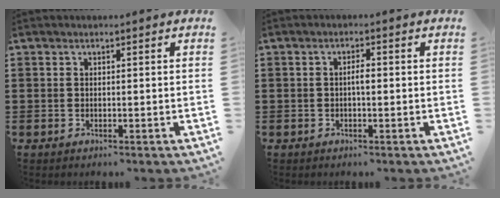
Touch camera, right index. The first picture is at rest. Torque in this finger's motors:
{"motor_torque": [0.39, -0.46, 0.06, 0.07]}